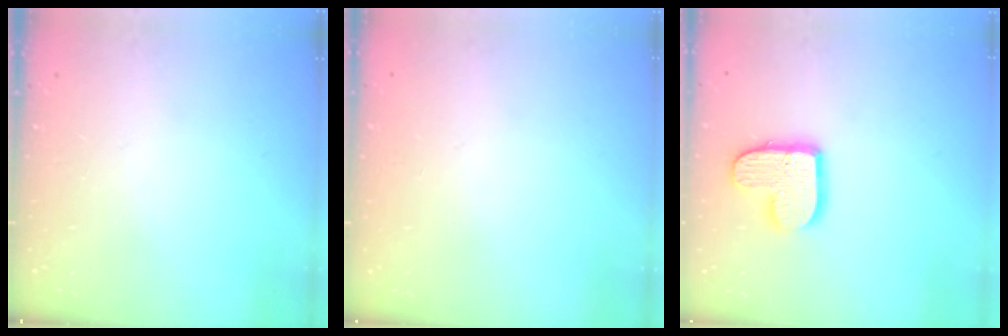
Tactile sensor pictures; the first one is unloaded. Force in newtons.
{"total": 0.0}
{"total": 12.2, "press": 12.2, "slide": 0.8}